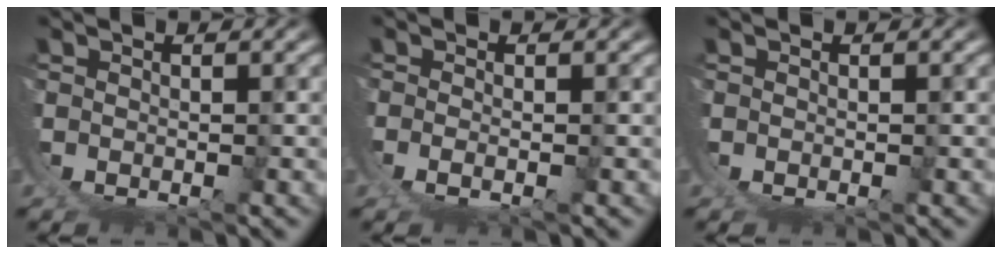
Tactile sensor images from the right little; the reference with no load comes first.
{"total": 1.6, "force": [0.4, -0.1, 1.5], "torque": [-0.036, -0.007, 0.014]}
{"total": 0.0}